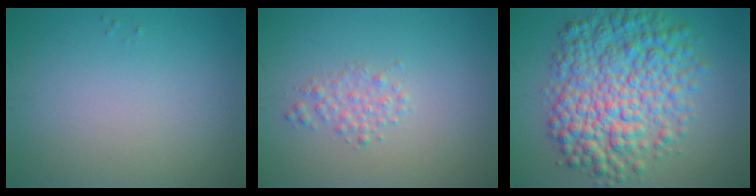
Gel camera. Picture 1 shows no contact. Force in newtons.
{"total": 1.6, "press": 1.6, "slide": 0.1}
{"total": 9.8, "press": 9.8, "slide": 0.1}